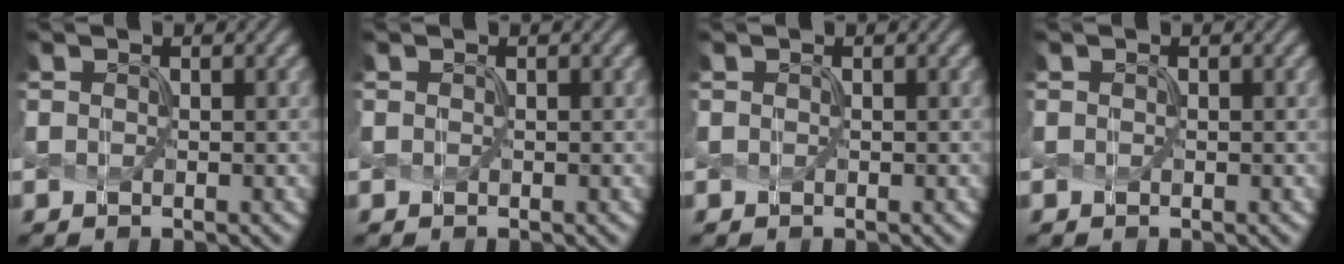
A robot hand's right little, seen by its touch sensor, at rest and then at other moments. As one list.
[{"total": 0.0}, {"total": 0.5, "force": [-0.1, -0.2, -0.5], "torque": [0.006, 0.001, 0.005]}, {"total": 0.8, "force": [-0.1, -0.3, -0.7], "torque": [0.005, 0.001, 0.007]}]